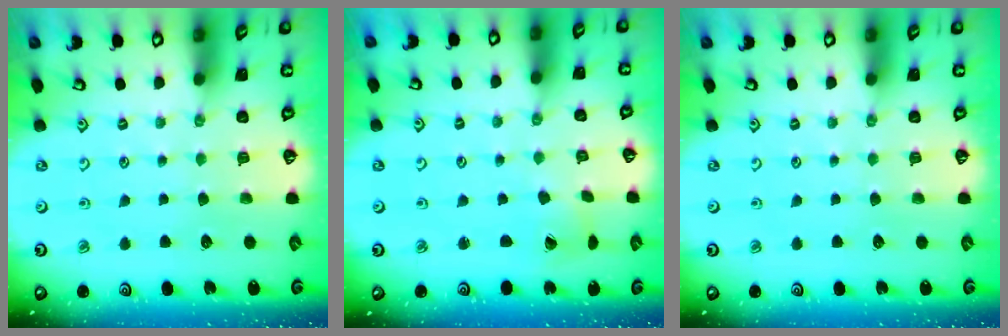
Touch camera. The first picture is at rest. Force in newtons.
{"total": 2.7, "press": 2.7, "slide": 0.4}
{"total": 0.0}